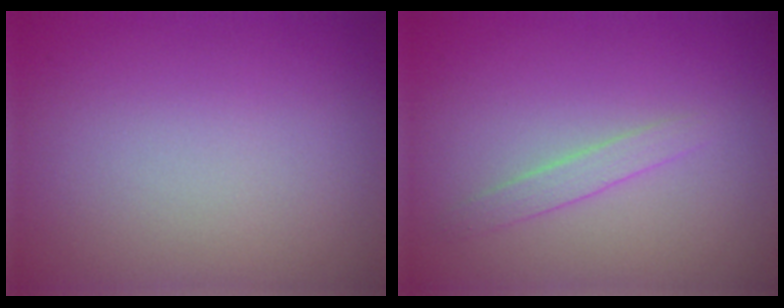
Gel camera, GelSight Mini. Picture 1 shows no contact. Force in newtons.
{"total": 1.2, "press": 1.2, "slide": 0.1}